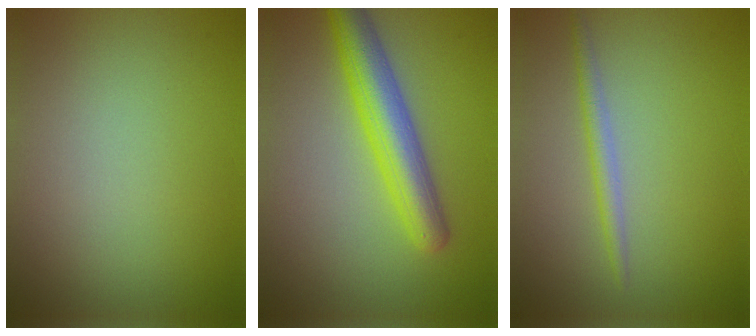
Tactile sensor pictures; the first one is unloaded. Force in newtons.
{"total": 5.6, "press": 5.6, "slide": 0.1}
{"total": 1.7, "press": 1.7, "slide": 0.0}